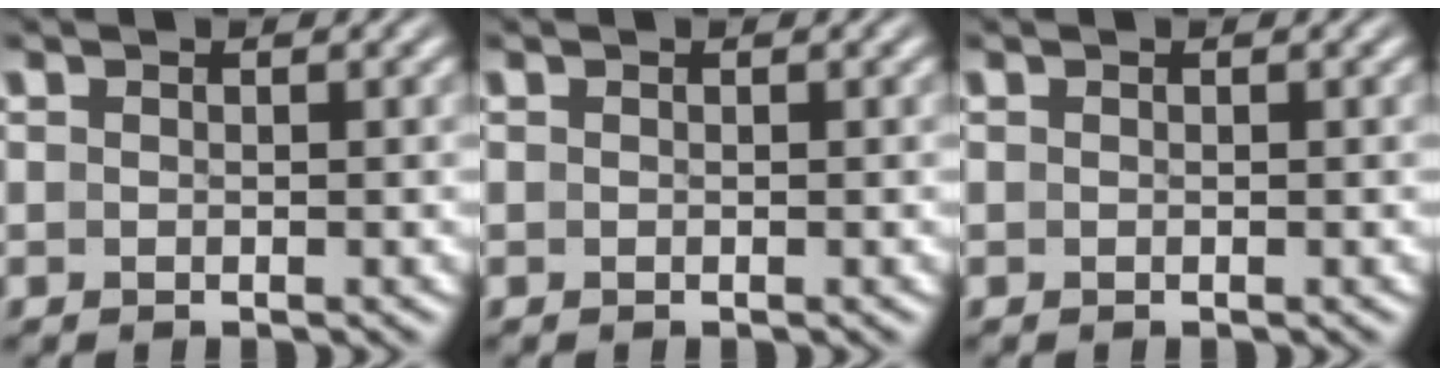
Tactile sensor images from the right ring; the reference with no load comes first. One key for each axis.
{"total": 0.0}
{"total": 0.0}